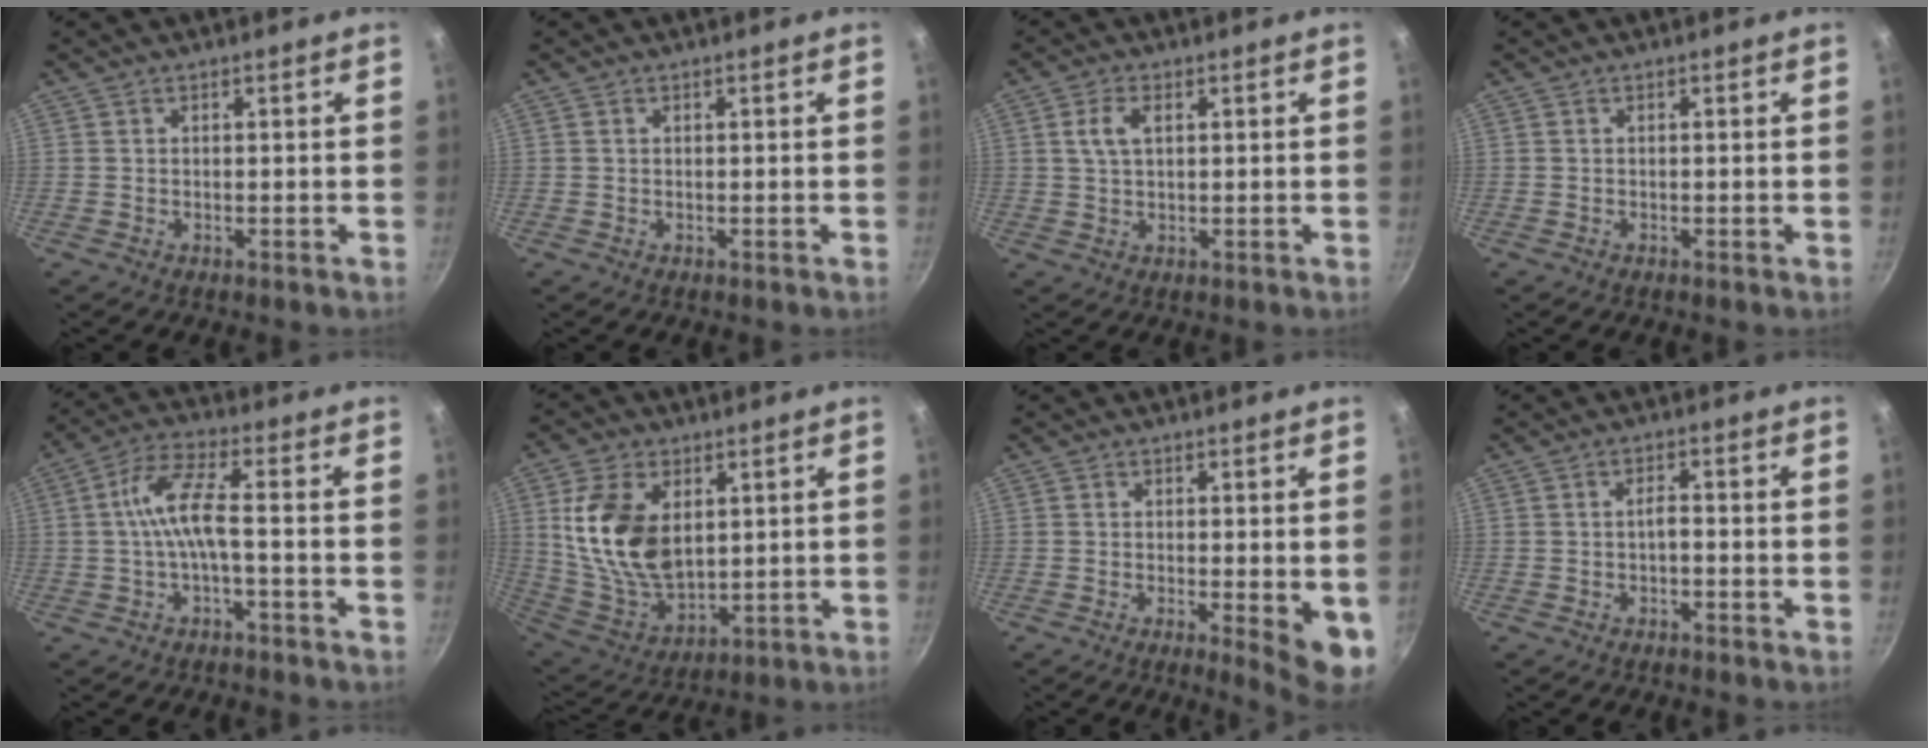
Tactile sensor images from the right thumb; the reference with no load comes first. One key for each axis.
{"total": 0.0}
{"total": 4.3, "fx": 1.2, "fy": 2.3, "fz": 3.4, "tx": -0.060, "ty": 0.005, "tz": 0.023}
{"total": 0.0}
{"total": 7.4, "fx": -1.5, "fy": 1.9, "fz": 7.0, "tx": -0.159, "ty": 0.030, "tz": -0.034}
{"total": 16.6, "fx": 3.9, "fy": 10.3, "fz": 12.5, "tx": -0.221, "ty": -0.028, "tz": 0.088}
{"total": 6.7, "fx": -0.9, "fy": 1.6, "fz": 6.4, "tx": -0.075, "ty": -0.011, "tz": -0.009}
{"total": 1.8, "fx": -0.9, "fy": 0.6, "fz": 1.4, "tx": -0.022, "ty": 0.012, "tz": -0.017}